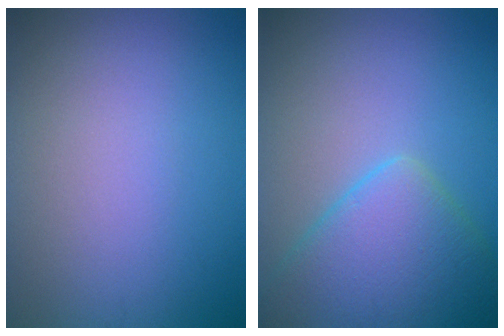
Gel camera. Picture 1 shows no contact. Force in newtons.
{"total": 6.9, "press": 6.9, "slide": 0.5}